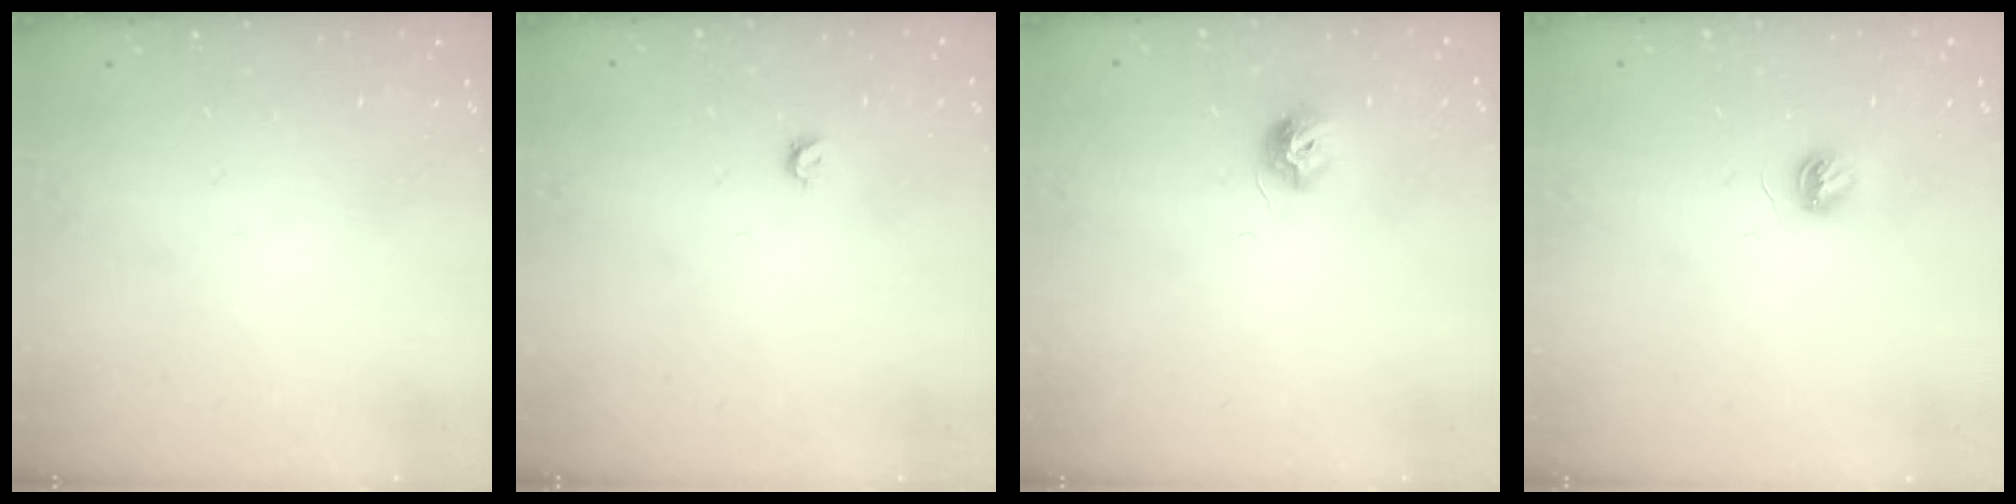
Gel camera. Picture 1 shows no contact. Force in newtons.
{"total": 3.7, "press": 3.6, "slide": 0.7}
{"total": 7.6, "press": 7.6, "slide": 0.2}
{"total": 4.9, "press": 4.9, "slide": 0.4}